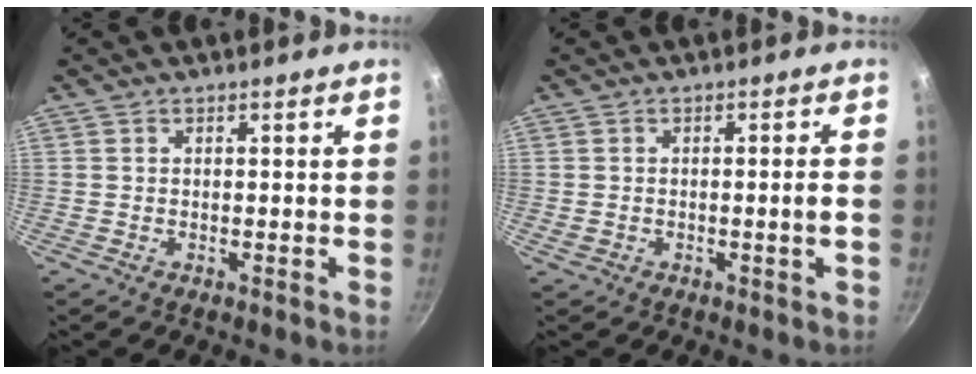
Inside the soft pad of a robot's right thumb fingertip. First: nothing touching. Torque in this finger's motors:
{"motor_torque": [3.23, 1.78, 1.91, -0.86, 1.05]}